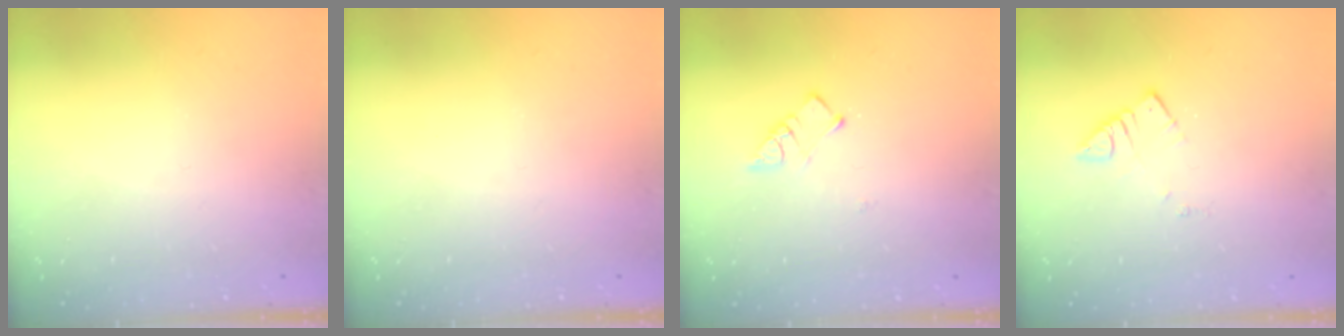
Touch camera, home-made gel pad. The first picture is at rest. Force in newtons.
{"total": 0.0}
{"total": 3.7, "press": 3.7, "slide": 0.2}
{"total": 2.8, "press": 2.7, "slide": 0.3}